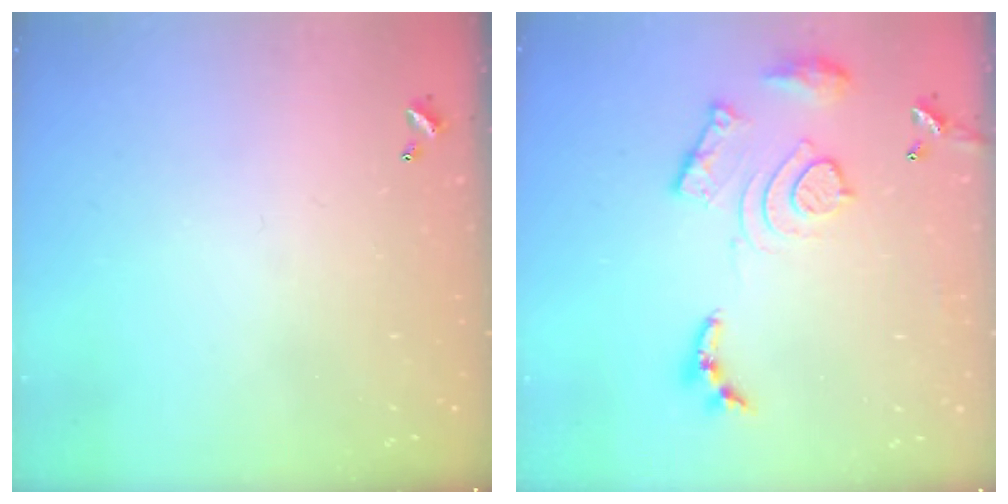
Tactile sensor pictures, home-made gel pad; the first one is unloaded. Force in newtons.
{"total": 13.8, "press": 13.7, "slide": 1.2}